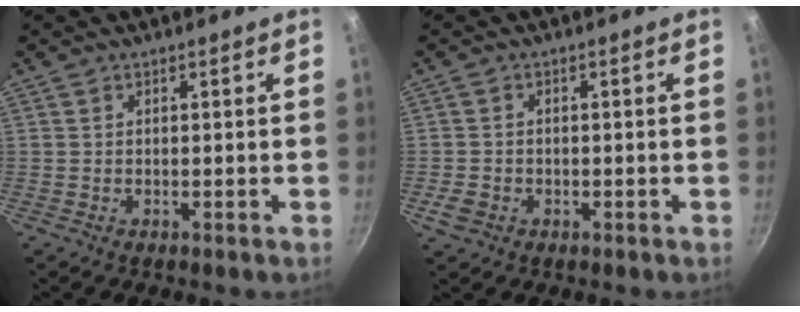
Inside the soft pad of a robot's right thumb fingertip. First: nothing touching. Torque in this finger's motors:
{"motor_torque": [0.42, 0.19, 0.28, 0.00, 0.00]}